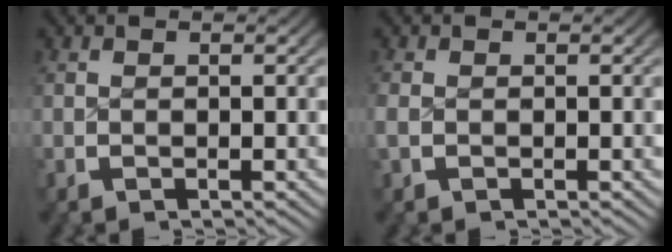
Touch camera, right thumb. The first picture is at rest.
{"total": 1.4, "force": [-0.2, 1.2, 0.7], "torque": [-0.027, -0.004, -0.002]}